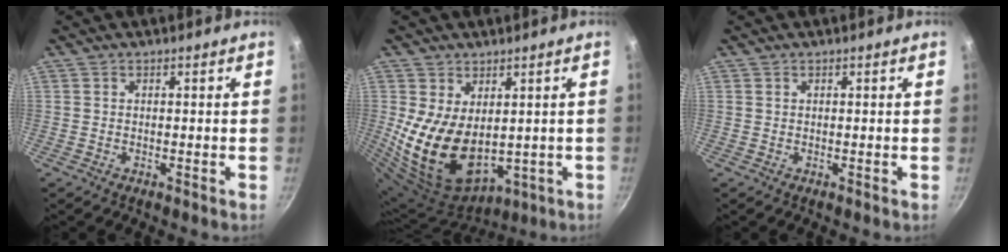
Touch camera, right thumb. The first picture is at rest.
{"total": 15.1, "force": [0.8, 9.6, 11.6], "torque": [-0.207, -0.033, 0.044]}
{"total": 0.0}